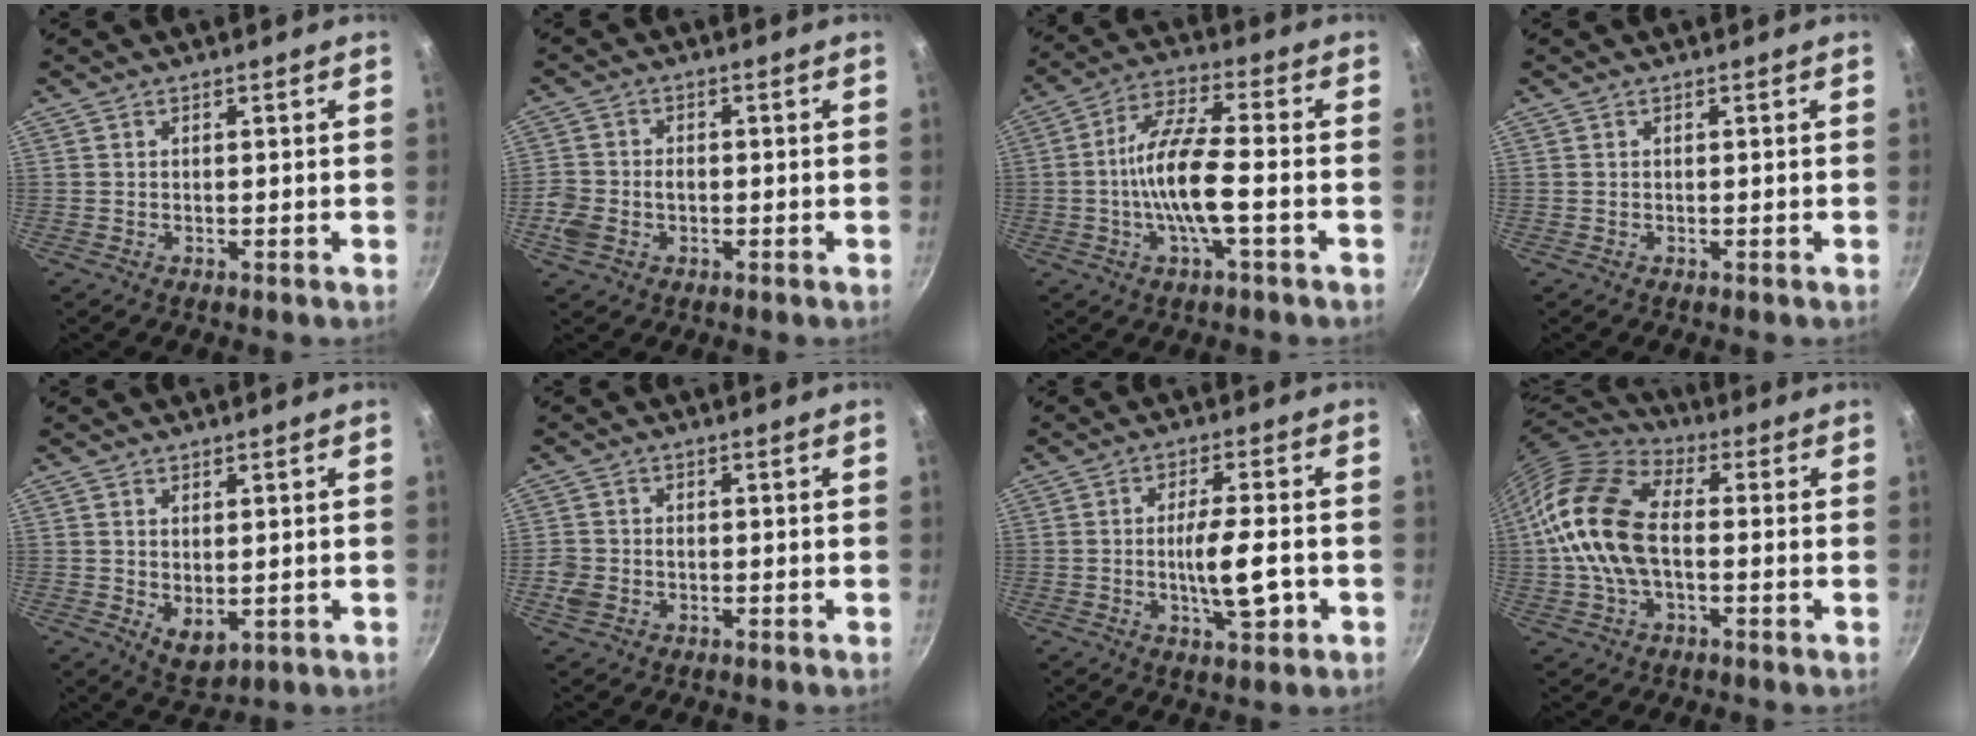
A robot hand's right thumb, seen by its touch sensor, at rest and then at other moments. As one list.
[{"total": 6.1, "force": [-1.7, 4.5, 3.7], "torque": [-0.071, 0.013, -0.037]}, {"total": 11.7, "force": [-2.4, 3.1, 11.0], "torque": [-0.211, 0.029, -0.058]}, {"total": 0.0}, {"total": 5.1, "force": [0.0, 3.2, 4.1], "torque": [-0.062, -0.020, 0.009]}, {"total": 4.0, "force": [-1.2, 3.3, 2.0], "torque": [-0.040, 0.011, -0.023]}, {"total": 8.5, "force": [-2.3, 3.4, 7.5], "torque": [-0.084, 0.009, -0.029]}, {"total": 15.7, "force": [-0.5, 9.2, 12.7], "torque": [-0.232, 0.033, -0.026]}]